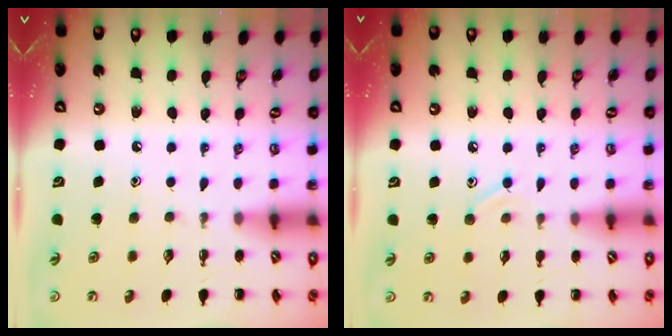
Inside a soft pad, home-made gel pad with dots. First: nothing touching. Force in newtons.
{"total": 7.5, "press": 7.1, "slide": 2.3}